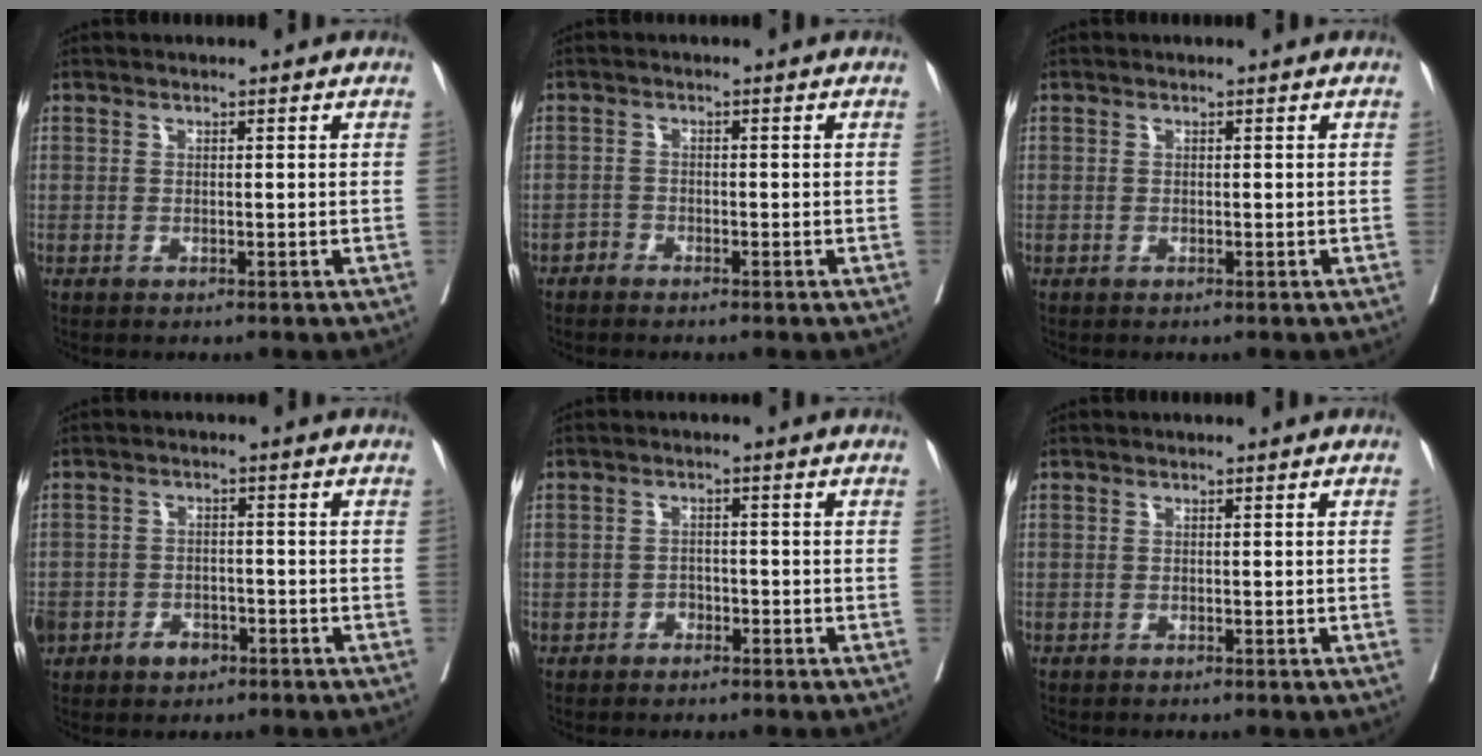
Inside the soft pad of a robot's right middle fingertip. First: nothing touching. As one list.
[{"total": 1.0, "force": [-0.9, 0.2, -0.1], "torque": [0.009, 0.002, -0.021]}, {"total": 0.0}, {"total": 10.1, "force": [-4.1, 8.2, 4.2], "torque": [-0.124, 0.013, -0.059]}, {"total": 1.9, "force": [-1.0, 1.5, 0.4], "torque": [-0.006, 0.007, -0.017]}, {"total": 0.5, "force": [0.0, -0.2, 0.5], "torque": [-0.002, 0.001, 0.001]}]